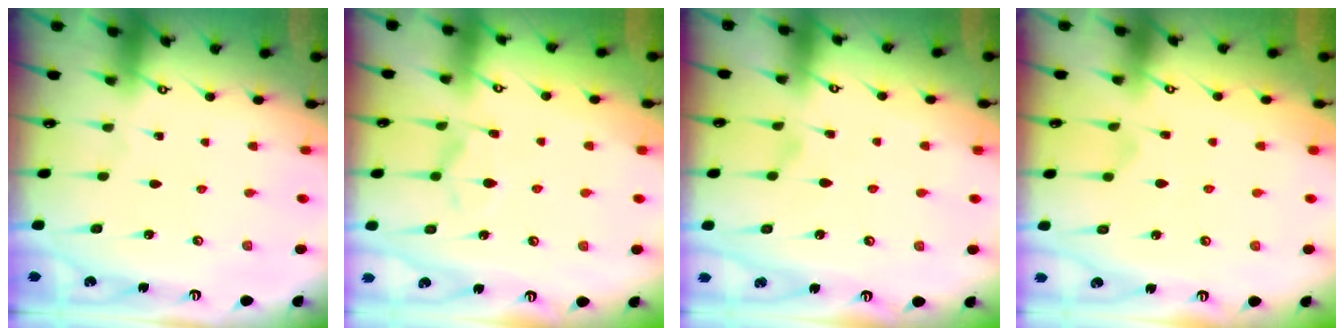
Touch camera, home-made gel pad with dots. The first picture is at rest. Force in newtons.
{"total": 1.9, "press": 1.4, "slide": 1.2}
{"total": 1.4, "press": 0.9, "slide": 1.0}
{"total": 2.7, "press": 2.4, "slide": 1.2}